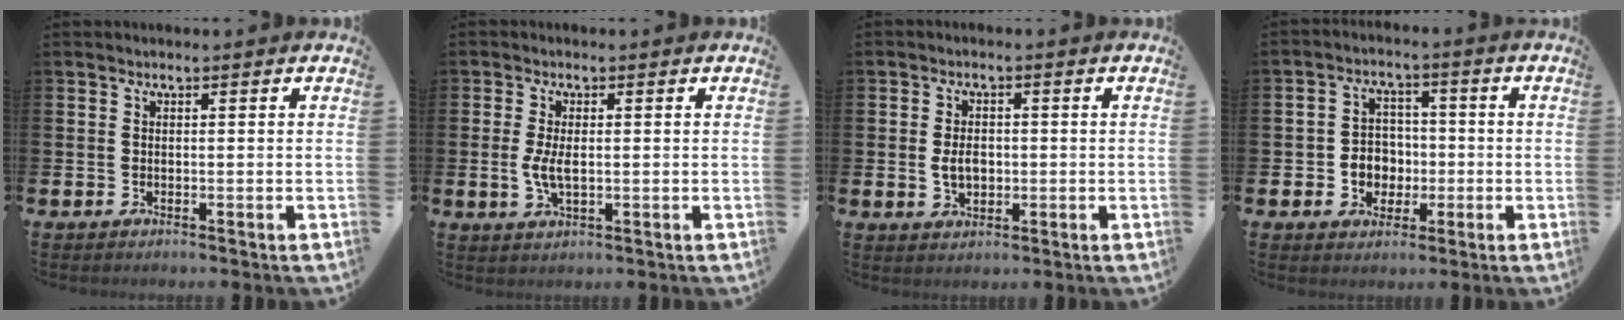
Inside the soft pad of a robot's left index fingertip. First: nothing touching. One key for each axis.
{"total": 3.3, "fx": 0.1, "fy": 1.5, "fz": 3.0, "tx": -0.055, "ty": 0.004, "tz": 0.000}
{"total": 3.3, "fx": -0.1, "fy": 2.2, "fz": 2.4, "tx": -0.027, "ty": -0.001, "tz": -0.008}
{"total": 4.4, "fx": -0.6, "fy": 4.2, "fz": 1.4, "tx": -0.028, "ty": 0.003, "tz": -0.018}